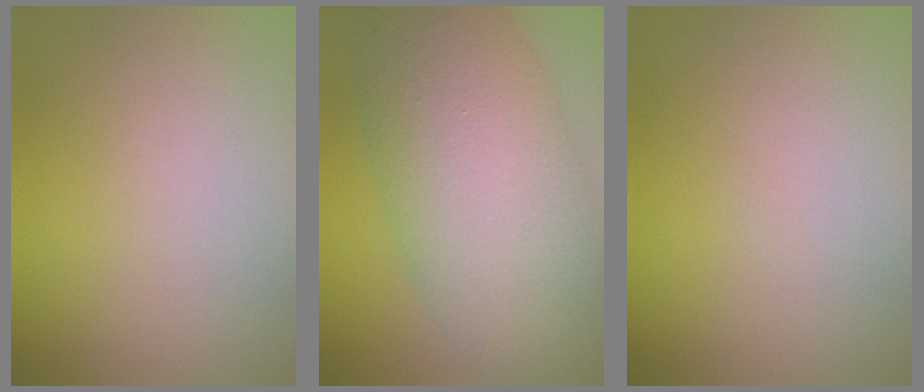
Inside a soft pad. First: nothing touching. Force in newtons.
{"total": 12.1, "press": 12.1, "slide": 0.4}
{"total": 0.0}